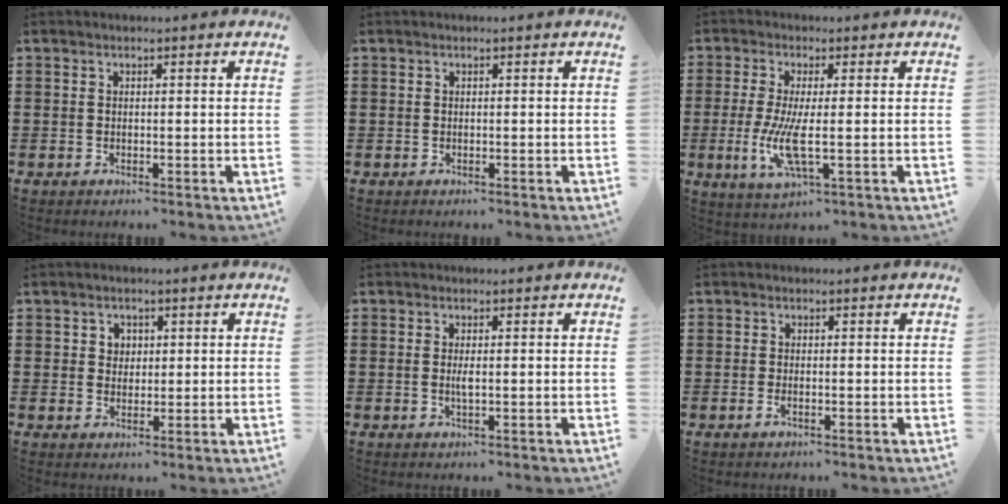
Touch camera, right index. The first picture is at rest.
{"total": 0.0}
{"total": 6.8, "force": [-1.0, 1.2, 6.6], "torque": [-0.141, -0.019, -0.022]}
{"total": 2.1, "force": [0.7, 1.9, 0.4], "torque": [-0.016, 0.010, 0.011]}
{"total": 1.5, "force": [0.0, 0.3, 1.4], "torque": [-0.027, 0.000, -0.002]}
{"total": 0.7, "force": [-0.3, 0.1, 0.6], "torque": [-0.012, -0.004, -0.004]}